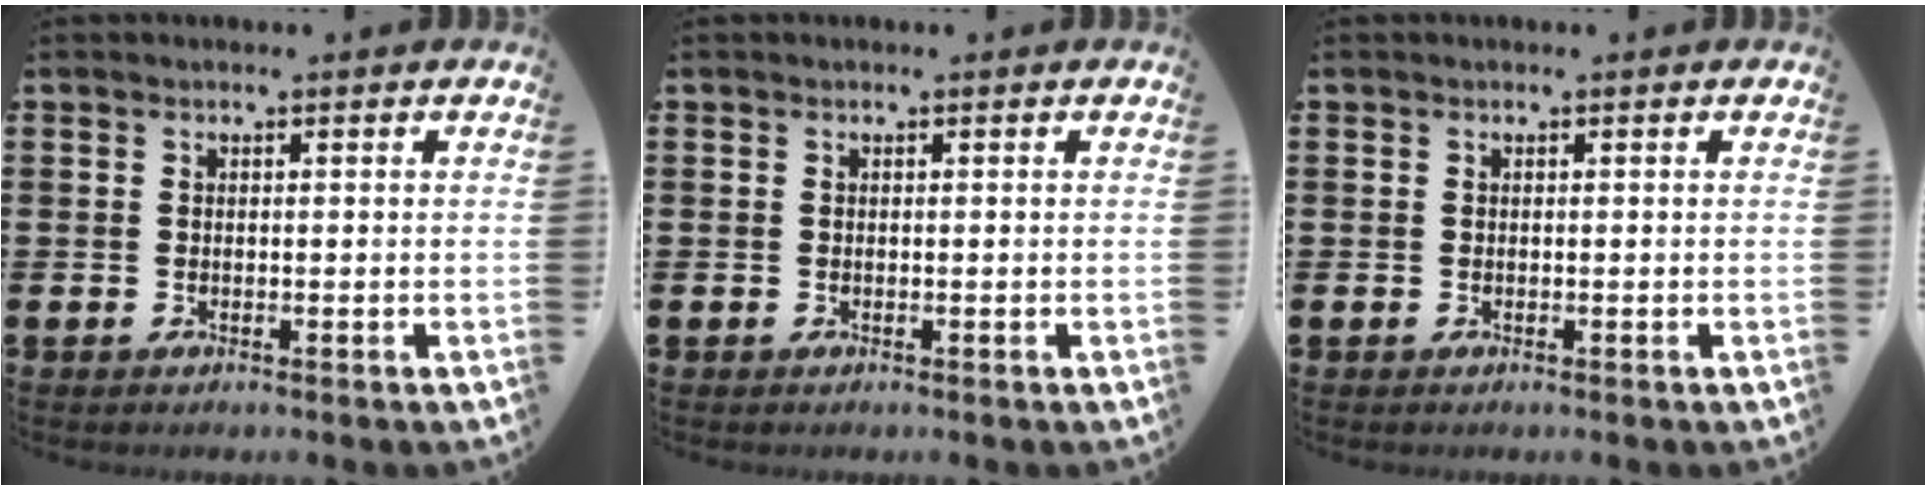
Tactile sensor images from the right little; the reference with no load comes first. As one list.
[{"total": 0.0}, {"total": 0.0}]